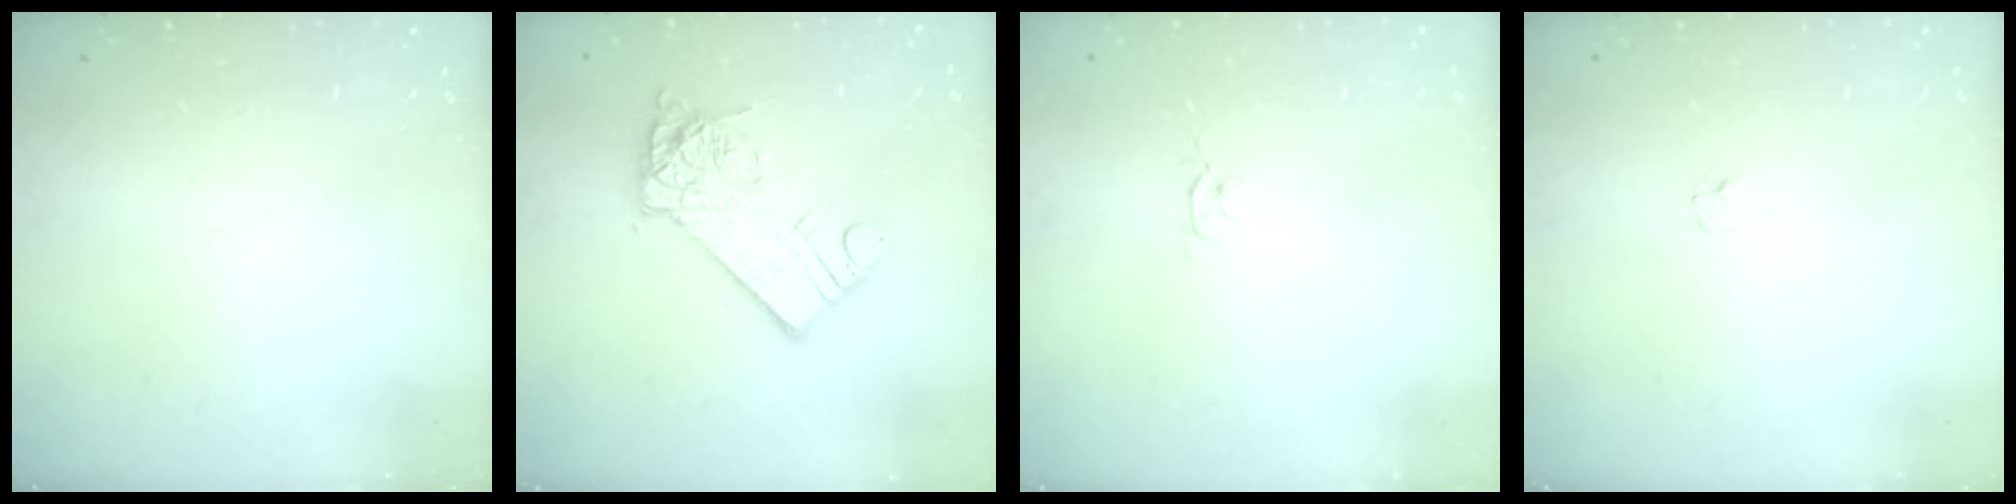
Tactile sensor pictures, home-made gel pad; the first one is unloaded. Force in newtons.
{"total": 11.5, "press": 11.4, "slide": 1.0}
{"total": 2.6, "press": 2.6, "slide": 0.3}
{"total": 1.2, "press": 1.2, "slide": 0.1}